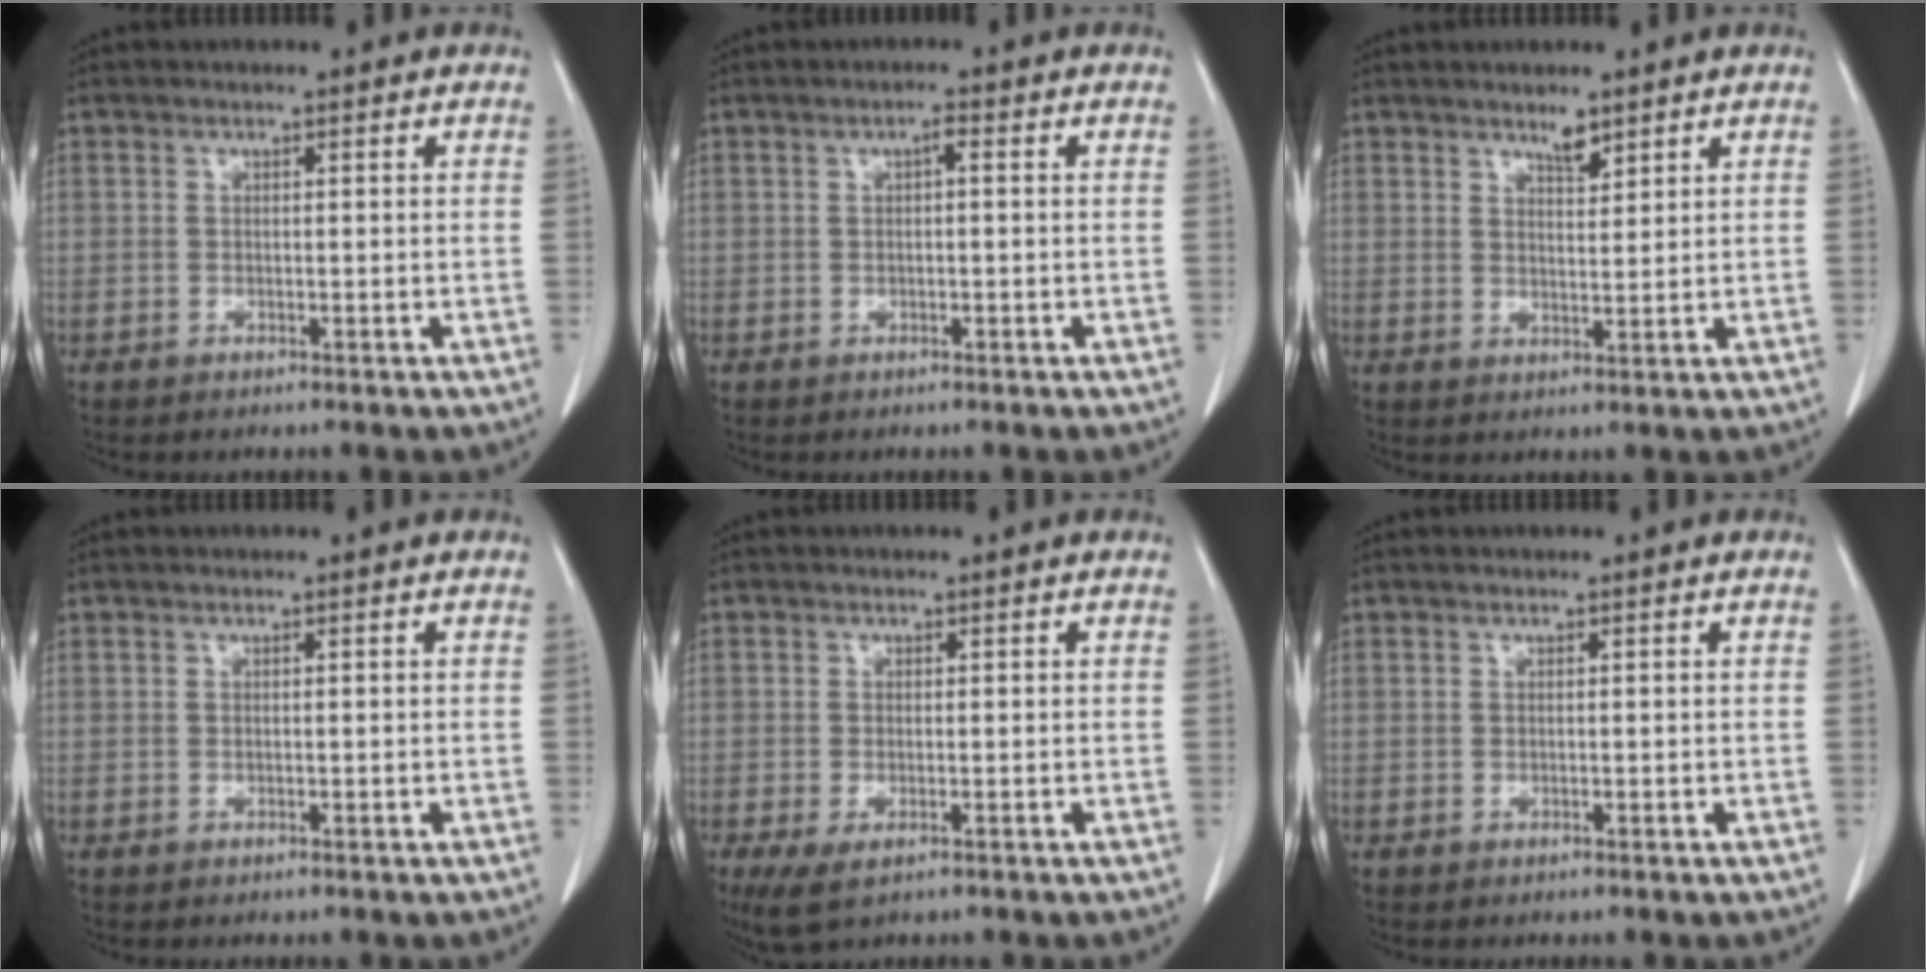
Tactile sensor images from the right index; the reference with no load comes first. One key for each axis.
{"total": 1.1, "fx": 0.1, "fy": 0.3, "fz": 1.1, "tx": -0.017, "ty": 0.004, "tz": 0.001}
{"total": 2.6, "fx": 2.1, "fy": 0.6, "fz": 1.4, "tx": -0.027, "ty": -0.004, "tz": 0.037}
{"total": 0.0}
{"total": 3.8, "fx": -1.9, "fy": 1.5, "fz": 2.9, "tx": -0.058, "ty": -0.010, "tz": -0.028}
{"total": 0.0}